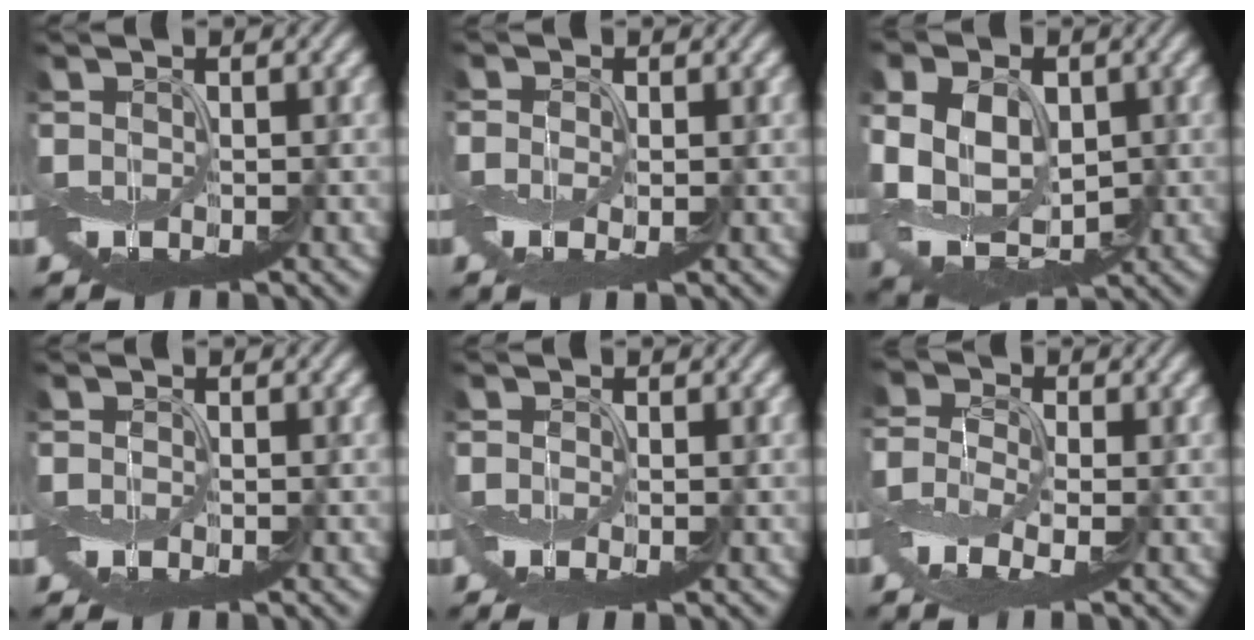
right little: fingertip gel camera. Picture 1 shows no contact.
{"total": 1.3, "force": [-0.3, 0.8, 1.1], "torque": [-0.027, -0.006, 0.002]}
{"total": 7.8, "force": [0.9, 5.7, 5.2], "torque": [-0.125, 0.001, 0.013]}
{"total": 0.7, "force": [-0.4, 0.5, 0.5], "torque": [-0.011, -0.004, -0.004]}
{"total": 1.5, "force": [-0.6, 0.7, 1.1], "torque": [-0.024, -0.006, -0.003]}
{"total": 3.8, "force": [-1.6, 2.2, 2.7], "torque": [-0.074, 0.000, -0.042]}